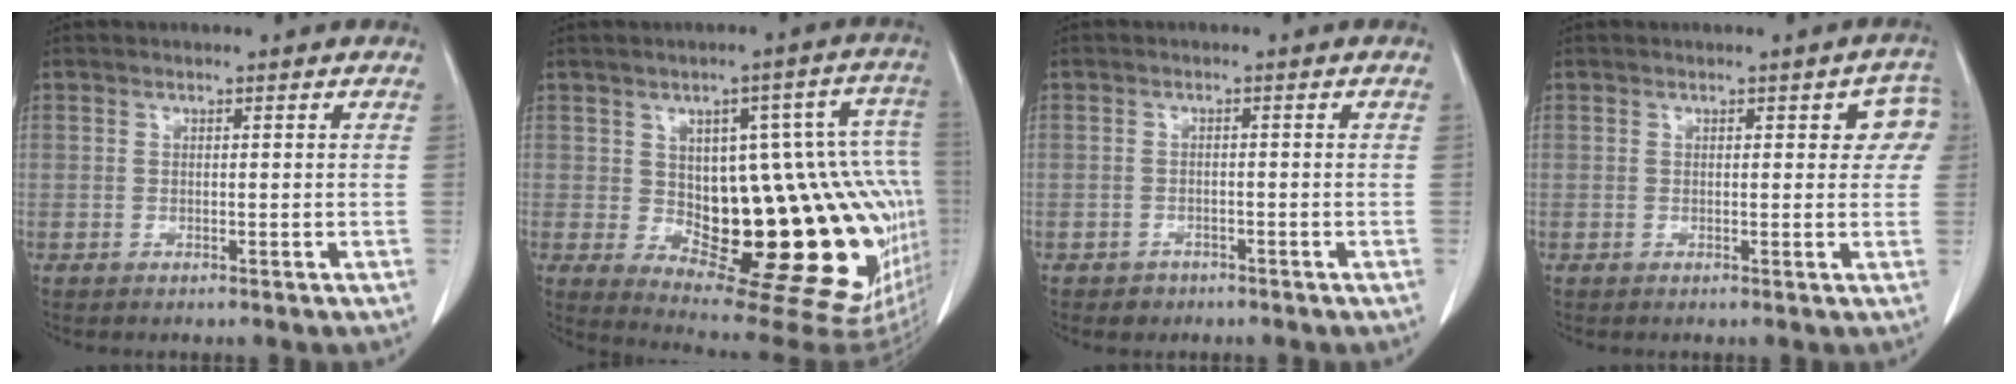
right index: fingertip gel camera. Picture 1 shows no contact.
{"total": 23.6, "force": [-2.2, 7.4, 22.3], "torque": [-0.180, 0.031, 0.000]}
{"total": 1.8, "force": [-1.2, 1.3, 0.1], "torque": [-0.006, 0.005, -0.017]}
{"total": 4.3, "force": [1.3, 1.8, 3.7], "torque": [-0.024, 0.011, 0.008]}